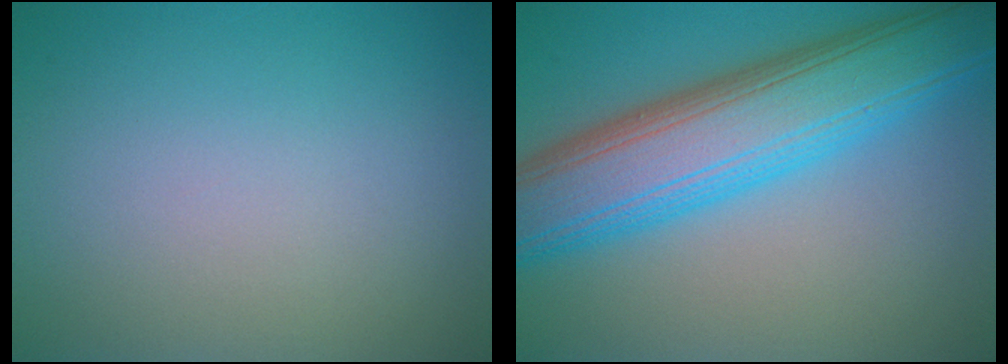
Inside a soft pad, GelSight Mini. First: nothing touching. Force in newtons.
{"total": 10.7, "press": 10.7, "slide": 0.3}